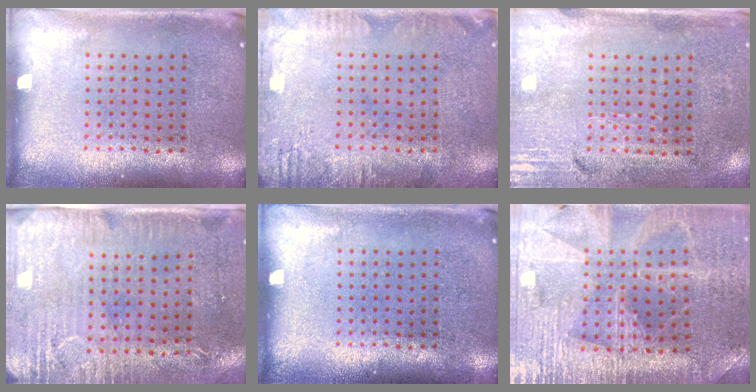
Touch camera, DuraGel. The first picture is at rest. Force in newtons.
{"total": 2.2, "press": 2.2, "slide": 0.3}
{"total": 3.4, "press": 2.9, "slide": 1.7}
{"total": 2.9, "press": 2.4, "slide": 1.6}
{"total": 0.0}
{"total": 2.9, "press": 2.9, "slide": 0.6}